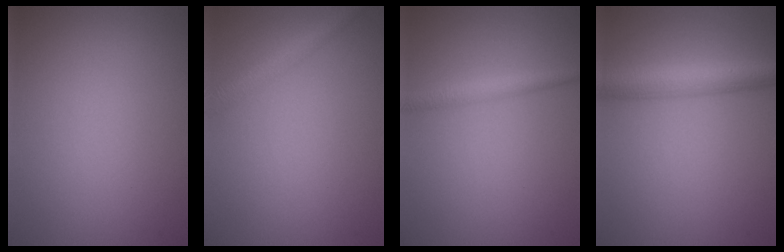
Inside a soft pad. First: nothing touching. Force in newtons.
{"total": 2.7, "press": 2.7, "slide": 0.1}
{"total": 1.7, "press": 1.7, "slide": 0.0}
{"total": 4.5, "press": 4.5, "slide": 0.2}